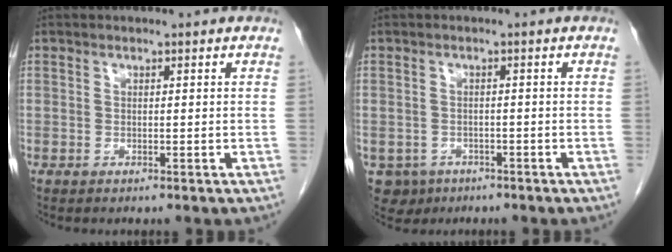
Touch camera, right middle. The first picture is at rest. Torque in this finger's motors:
{"motor_torque": [-0.18, 0.07, -0.04, -0.02]}